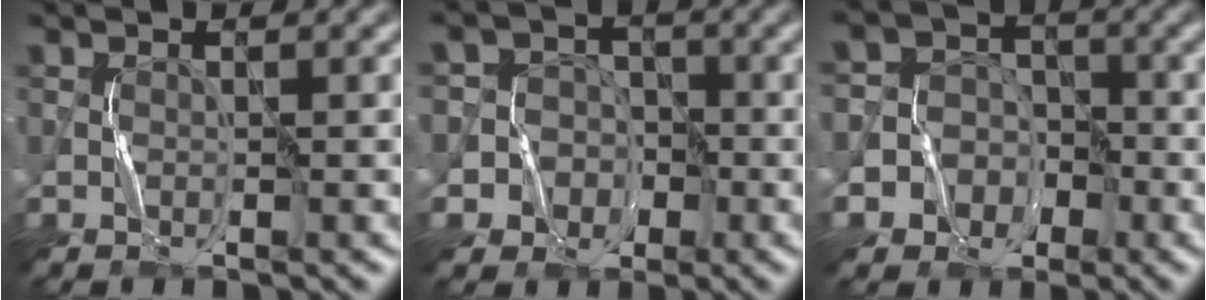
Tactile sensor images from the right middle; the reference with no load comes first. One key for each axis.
{"total": 5.6, "fx": -1.9, "fy": 5.3, "fz": 0.5, "tx": 0.000, "ty": 0.016, "tz": -0.059}
{"total": 6.5, "fx": -2.7, "fy": 5.9, "fz": 0.9, "tx": -0.010, "ty": 0.014, "tz": -0.072}